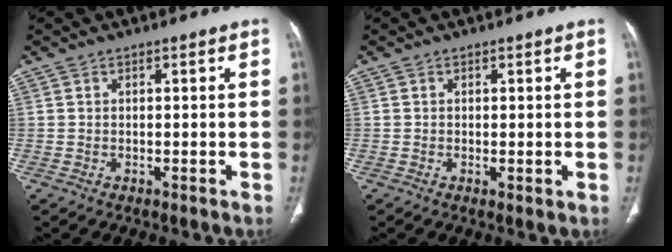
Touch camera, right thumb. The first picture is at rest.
{"total": 1.0, "force": [-0.2, 0.3, 1.0], "torque": [-0.022, -0.006, -0.001]}